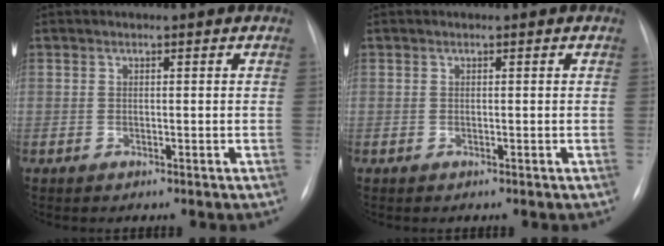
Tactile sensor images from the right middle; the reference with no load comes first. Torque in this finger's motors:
{"motor_torque": [-0.02, 0.00, 0.00, 0.00]}